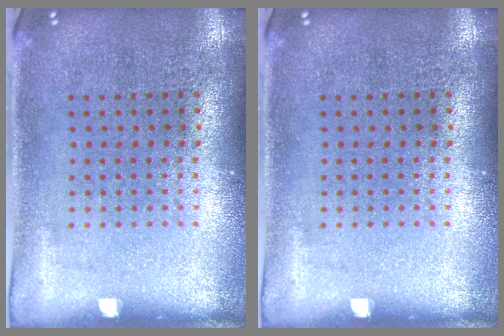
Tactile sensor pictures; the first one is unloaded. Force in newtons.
{"total": 0.0}